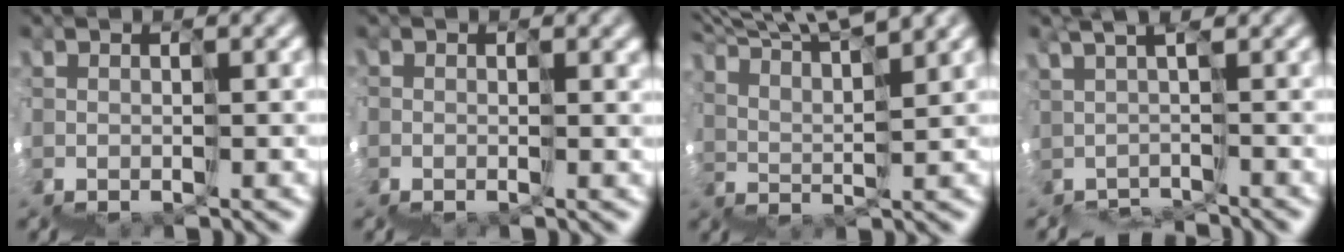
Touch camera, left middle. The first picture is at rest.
{"total": 1.5, "force": [0.2, 0.9, 1.2], "torque": [-0.026, -0.004, -0.002]}
{"total": 9.5, "force": [9.3, -0.4, 1.5], "torque": [-0.026, 0.056, 0.131]}
{"total": 2.3, "force": [-0.5, -1.2, -1.8], "torque": [0.035, 0.023, -0.022]}